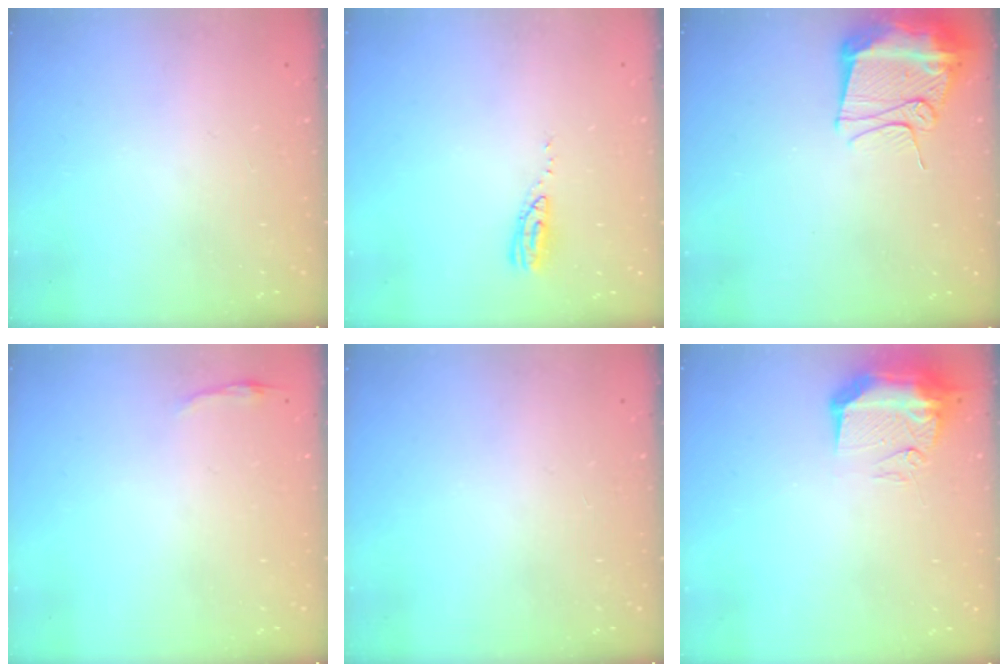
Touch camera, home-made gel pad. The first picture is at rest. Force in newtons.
{"total": 6.5, "press": 6.5, "slide": 0.5}
{"total": 13.4, "press": 13.4, "slide": 1.3}
{"total": 2.8, "press": 2.8, "slide": 0.6}
{"total": 0.0}
{"total": 11.0, "press": 10.9, "slide": 1.1}